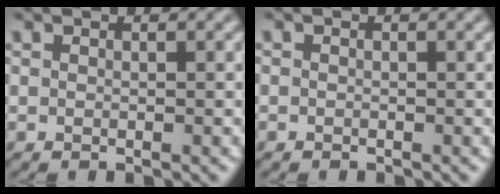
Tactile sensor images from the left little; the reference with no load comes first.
{"total": 0.6, "force": [-0.2, 0.6, -0.1], "torque": [0.007, -0.002, -0.008]}